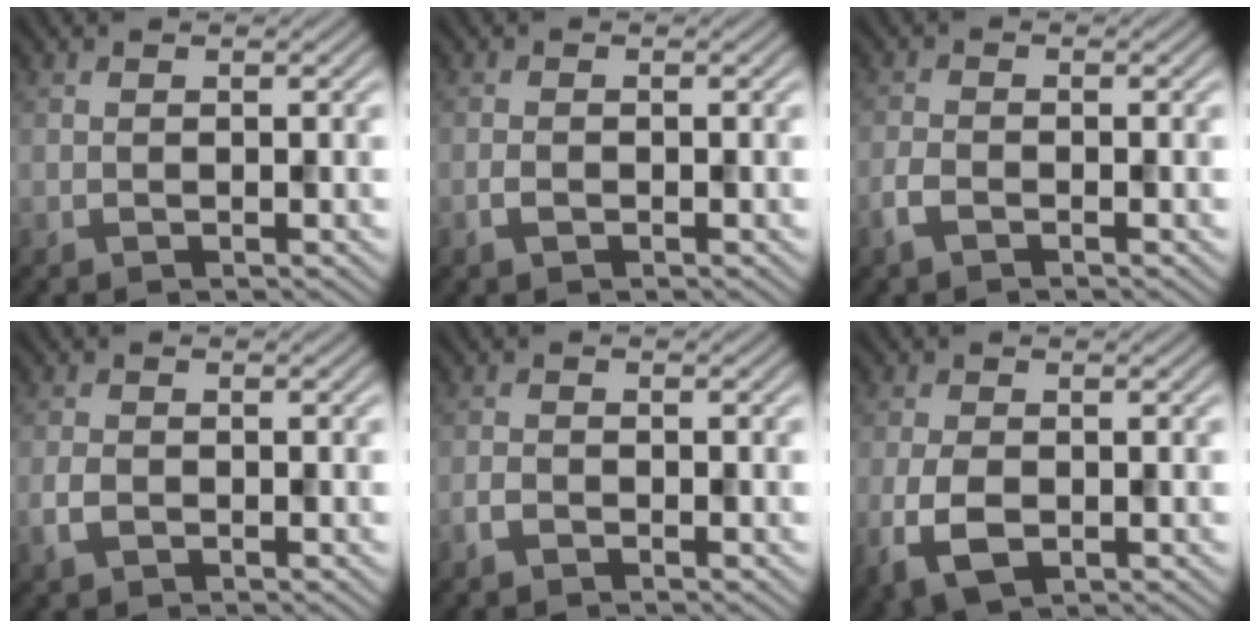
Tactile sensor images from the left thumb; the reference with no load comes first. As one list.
[{"total": 1.2, "force": [-0.6, 0.6, 0.9], "torque": [-0.018, 0.000, -0.012]}, {"total": 2.1, "force": [-1.3, 0.8, 1.4], "torque": [-0.034, -0.002, -0.032]}, {"total": 2.1, "force": [-1.0, 1.4, 1.4], "torque": [-0.034, -0.003, -0.022]}, {"total": 1.4, "force": [-1.0, 0.5, 0.7], "torque": [-0.016, 0.000, -0.024]}, {"total": 5.0, "force": [-1.6, 2.8, 3.9], "torque": [-0.094, -0.011, -0.030]}]